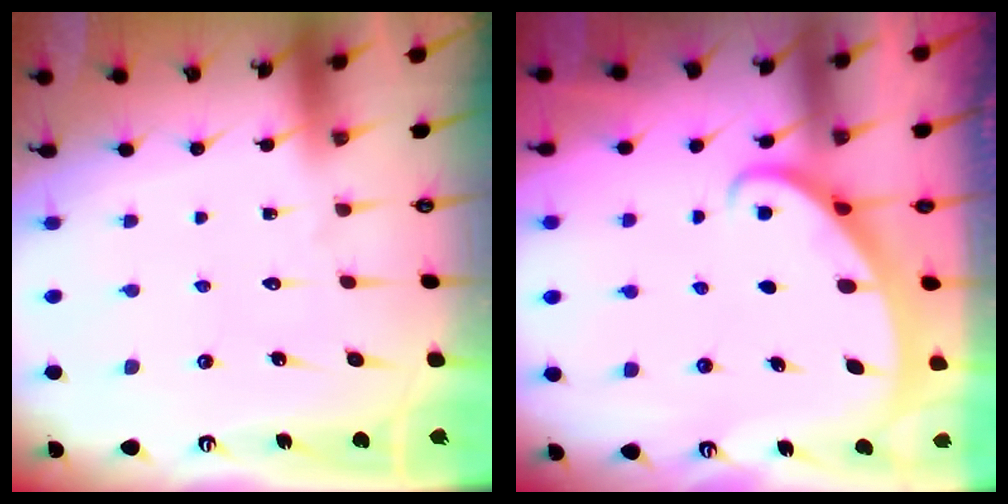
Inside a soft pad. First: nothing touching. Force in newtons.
{"total": 2.0, "press": 2.0, "slide": 0.3}